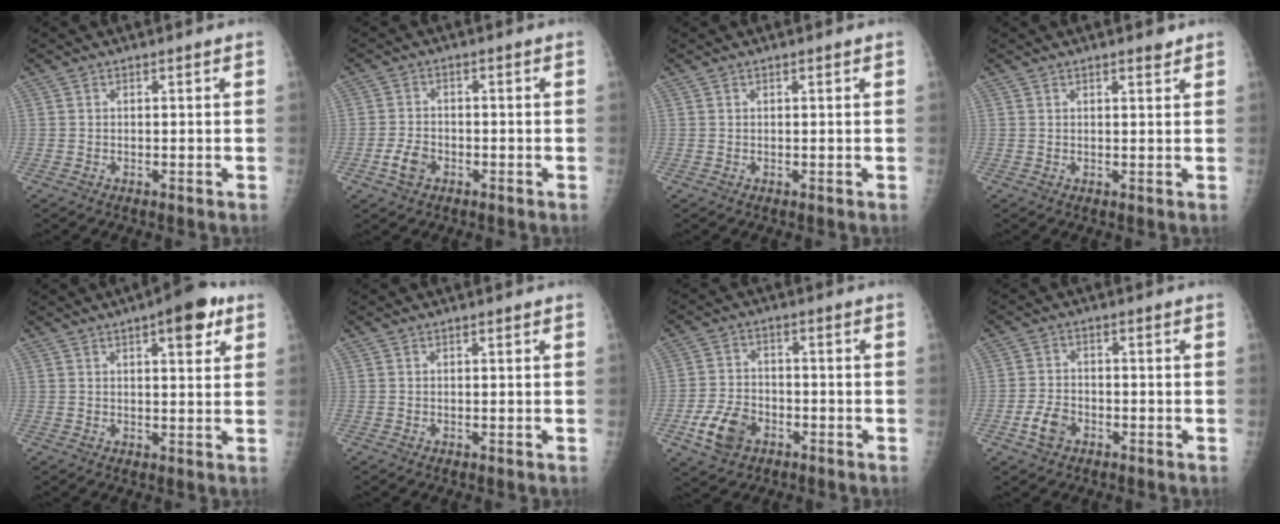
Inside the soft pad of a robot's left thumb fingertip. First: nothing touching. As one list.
[{"total": 3.9, "force": [-2.1, 2.6, 2.0], "torque": [-0.035, 0.014, -0.038]}, {"total": 0.6, "force": [0.2, 0.1, 0.5], "torque": [-0.009, 0.002, 0.002]}, {"total": 2.0, "force": [1.3, 0.5, 1.4], "torque": [-0.017, -0.006, 0.018]}, {"total": 8.4, "force": [4.1, 2.9, 6.7], "torque": [-0.071, -0.010, 0.051]}, {"total": 0.0}, {"total": 8.0, "force": [-4.0, 5.5, 4.2], "torque": [-0.073, 0.018, -0.068]}, {"total": 4.4, "force": [-2.5, 2.9, 2.2], "torque": [-0.038, 0.016, -0.045]}]